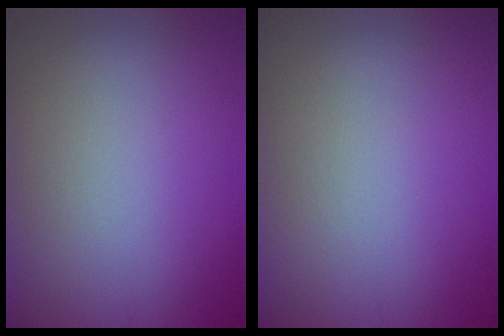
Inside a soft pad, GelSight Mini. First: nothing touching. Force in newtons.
{"total": 0.0}